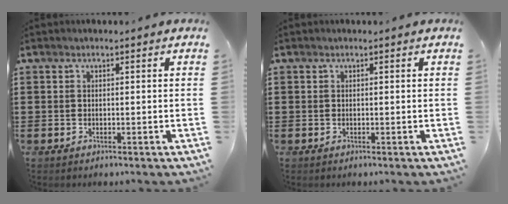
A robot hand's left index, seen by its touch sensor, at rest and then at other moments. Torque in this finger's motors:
{"motor_torque": [-0.02, 0.00, 0.00, 0.00]}